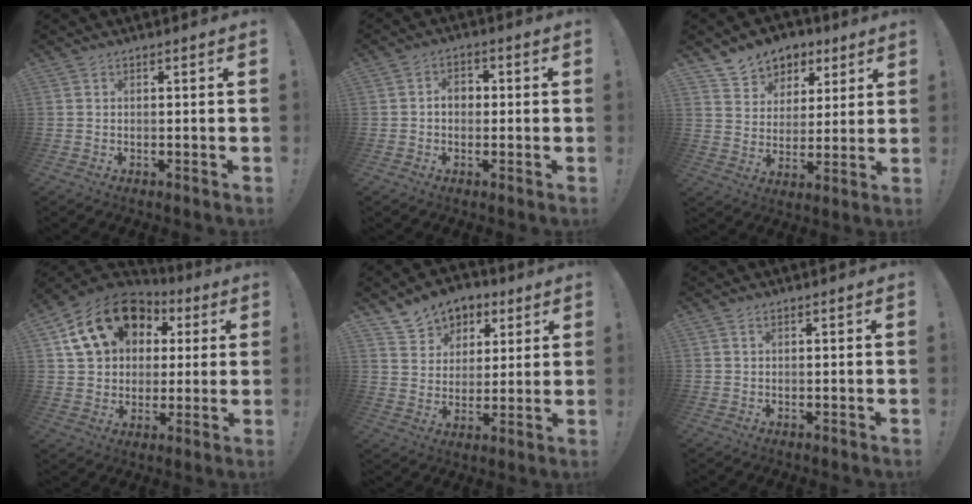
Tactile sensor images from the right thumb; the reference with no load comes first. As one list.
[{"total": 4.1, "force": [-0.2, 2.9, 3.0], "torque": [-0.045, 0.004, -0.007]}, {"total": 8.4, "force": [5.2, 6.5, 1.2], "torque": [-0.010, -0.043, 0.102]}, {"total": 18.9, "force": [7.9, 14.1, 9.9], "torque": [-0.155, -0.023, 0.159]}, {"total": 9.5, "force": [5.4, 7.5, 2.2], "torque": [-0.027, -0.039, 0.107]}, {"total": 0.7, "force": [0.4, 0.3, 0.5], "torque": [-0.005, -0.001, 0.006]}]